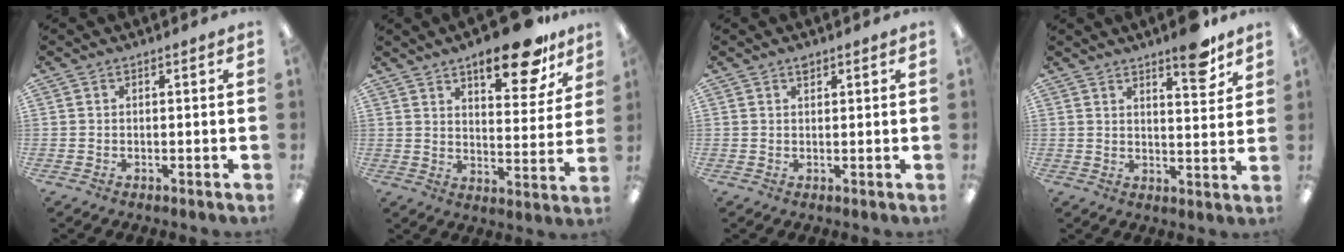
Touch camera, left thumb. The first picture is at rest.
{"total": 15.3, "force": [10.9, 5.6, 9.3], "torque": [-0.121, -0.060, 0.178]}
{"total": 1.4, "force": [1.0, 0.6, 0.7], "torque": [-0.007, -0.003, 0.017]}
{"total": 8.2, "force": [6.2, 2.0, 5.0], "torque": [-0.057, -0.041, 0.098]}